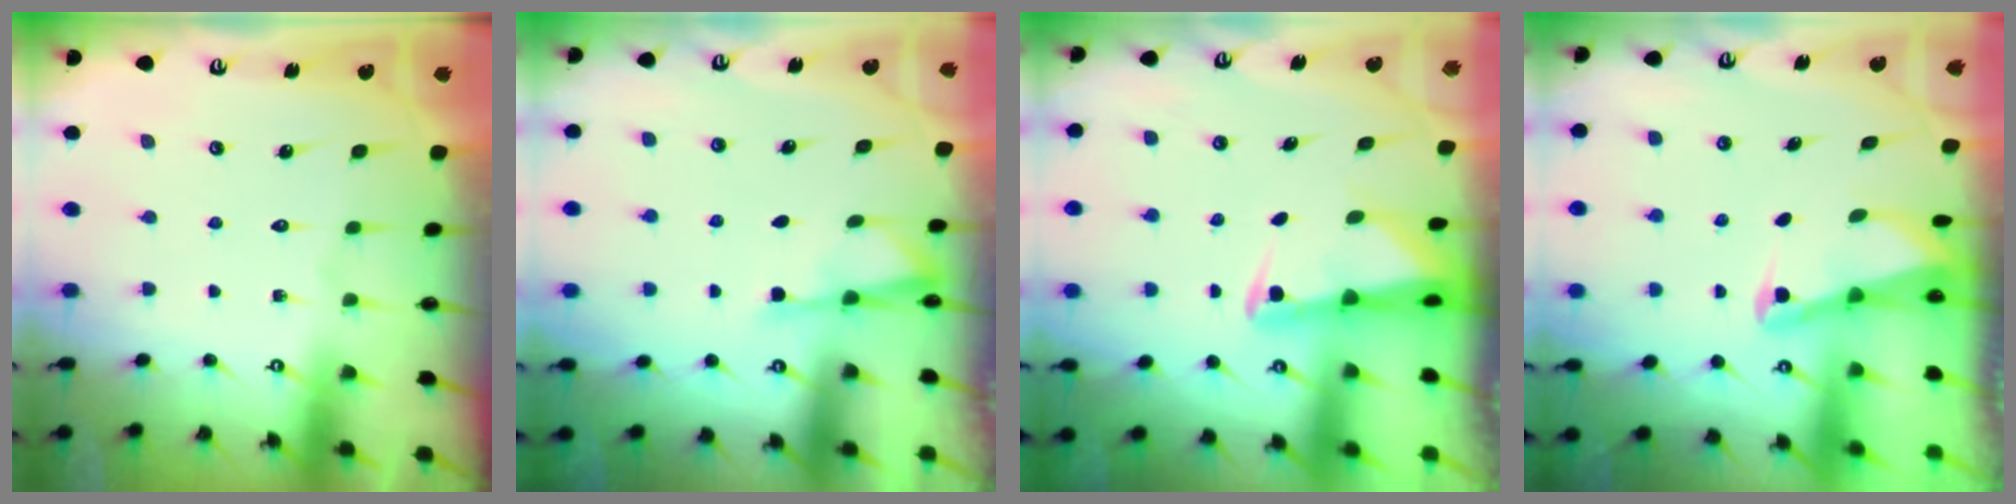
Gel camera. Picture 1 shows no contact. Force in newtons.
{"total": 2.4, "press": 2.3, "slide": 0.4}
{"total": 2.5, "press": 2.4, "slide": 0.5}
{"total": 2.2, "press": 2.2, "slide": 0.3}